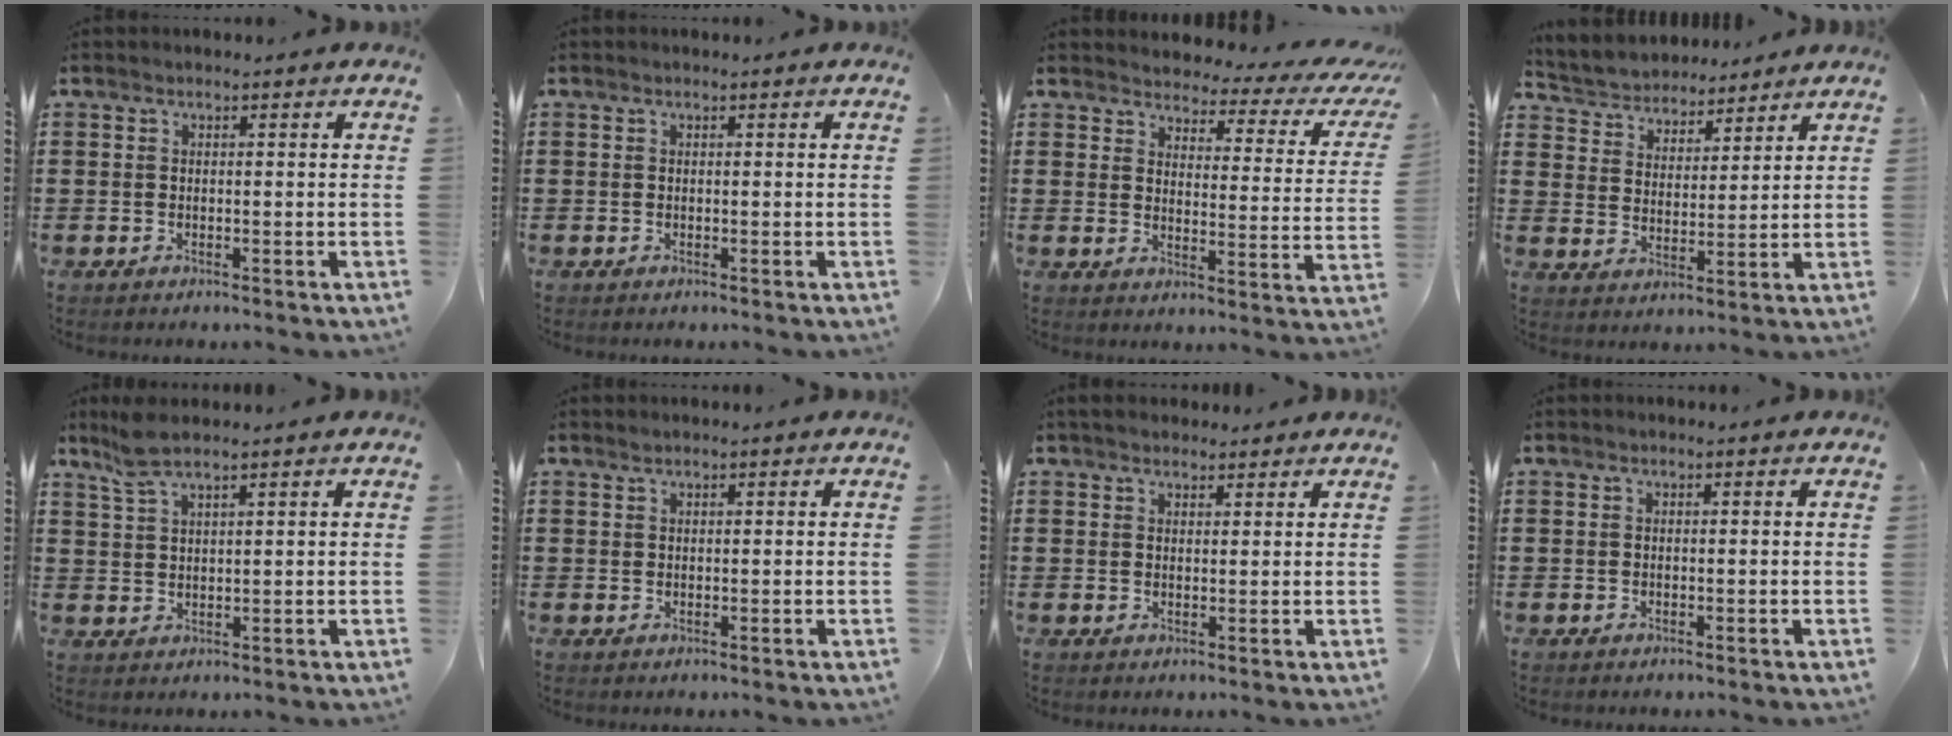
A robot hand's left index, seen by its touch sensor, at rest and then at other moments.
{"total": 0.0}
{"total": 3.1, "force": [2.8, 0.9, 1.1], "torque": [-0.034, -0.023, 0.040]}
{"total": 4.0, "force": [3.8, 1.1, -0.7], "torque": [-0.011, -0.022, 0.064]}
{"total": 4.0, "force": [3.1, 0.7, 2.5], "torque": [-0.056, 0.003, 0.056]}
{"total": 0.6, "force": [0.5, 0.2, 0.2], "torque": [-0.005, 0.000, 0.011]}
{"total": 2.0, "force": [1.8, 0.8, 0.2], "torque": [-0.008, 0.005, 0.035]}
{"total": 0.0}